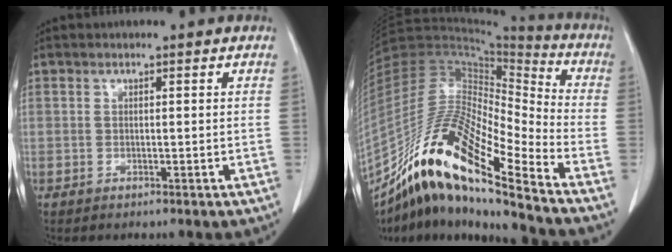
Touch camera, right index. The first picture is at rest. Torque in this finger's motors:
{"motor_torque": [1.07, -1.07, 0.74, 0.19]}